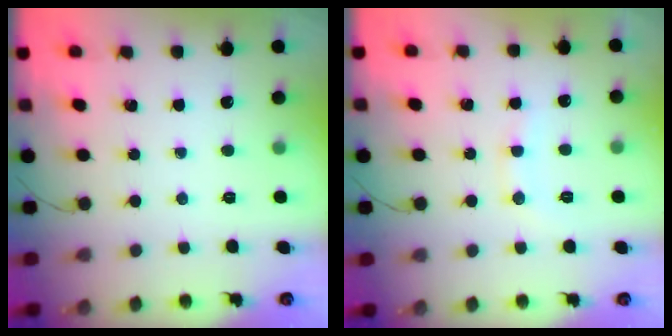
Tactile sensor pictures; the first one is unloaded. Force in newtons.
{"total": 7.1, "press": 6.9, "slide": 1.4}